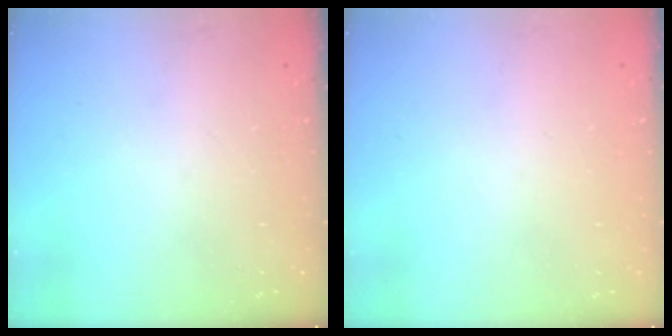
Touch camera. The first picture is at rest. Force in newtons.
{"total": 1.8, "press": 1.8, "slide": 0.1}